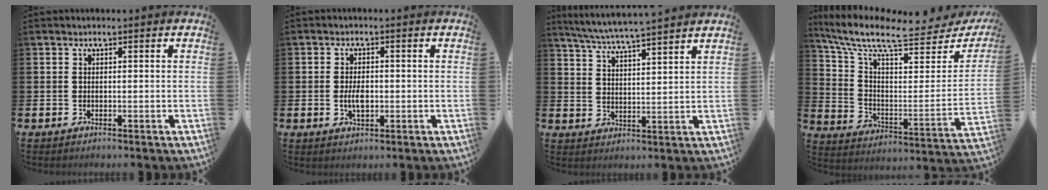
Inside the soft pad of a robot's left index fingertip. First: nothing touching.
{"total": 3.0, "force": [-0.2, 1.6, 2.5], "torque": [-0.037, -0.001, -0.006]}
{"total": 6.1, "force": [5.8, -0.4, 1.6], "torque": [-0.053, -0.035, 0.103]}
{"total": 9.0, "force": [7.2, 2.6, 4.8], "torque": [-0.105, -0.064, 0.114]}